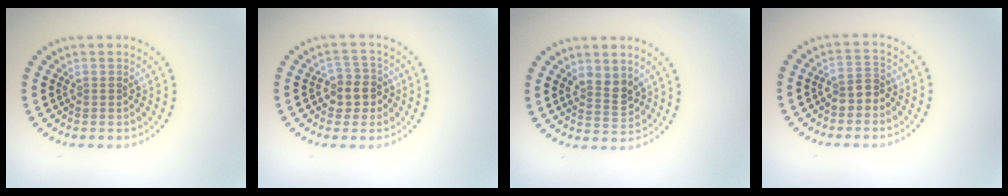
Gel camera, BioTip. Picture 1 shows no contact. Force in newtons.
{"total": 2.8, "press": 2.5, "slide": 1.2}
{"total": 2.6, "press": 2.4, "slide": 0.9}
{"total": 2.0, "press": 1.9, "slide": 0.7}